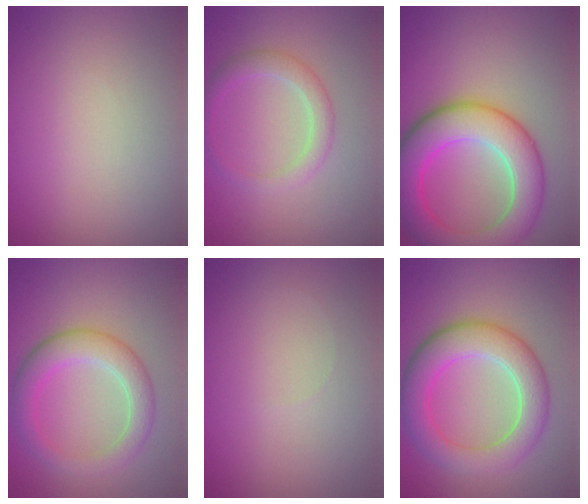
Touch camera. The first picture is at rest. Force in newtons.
{"total": 2.4, "press": 2.4, "slide": 0.1}
{"total": 8.5, "press": 8.5, "slide": 0.5}
{"total": 5.3, "press": 5.3, "slide": 0.0}
{"total": 0.0}
{"total": 6.5, "press": 6.4, "slide": 0.5}